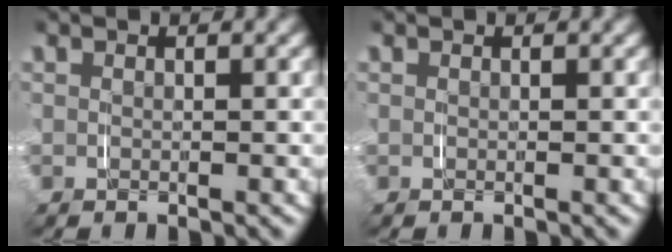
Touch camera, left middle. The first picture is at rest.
{"total": 0.0}